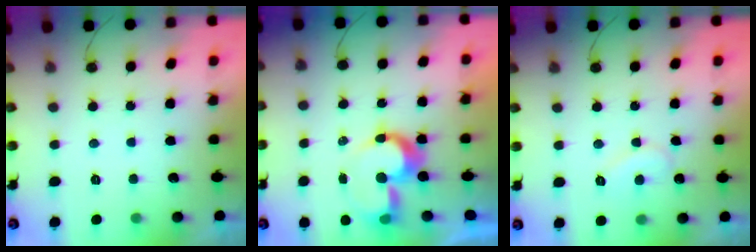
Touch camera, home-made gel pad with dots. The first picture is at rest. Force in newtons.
{"total": 9.3, "press": 9.2, "slide": 1.5}
{"total": 7.4, "press": 7.3, "slide": 0.6}